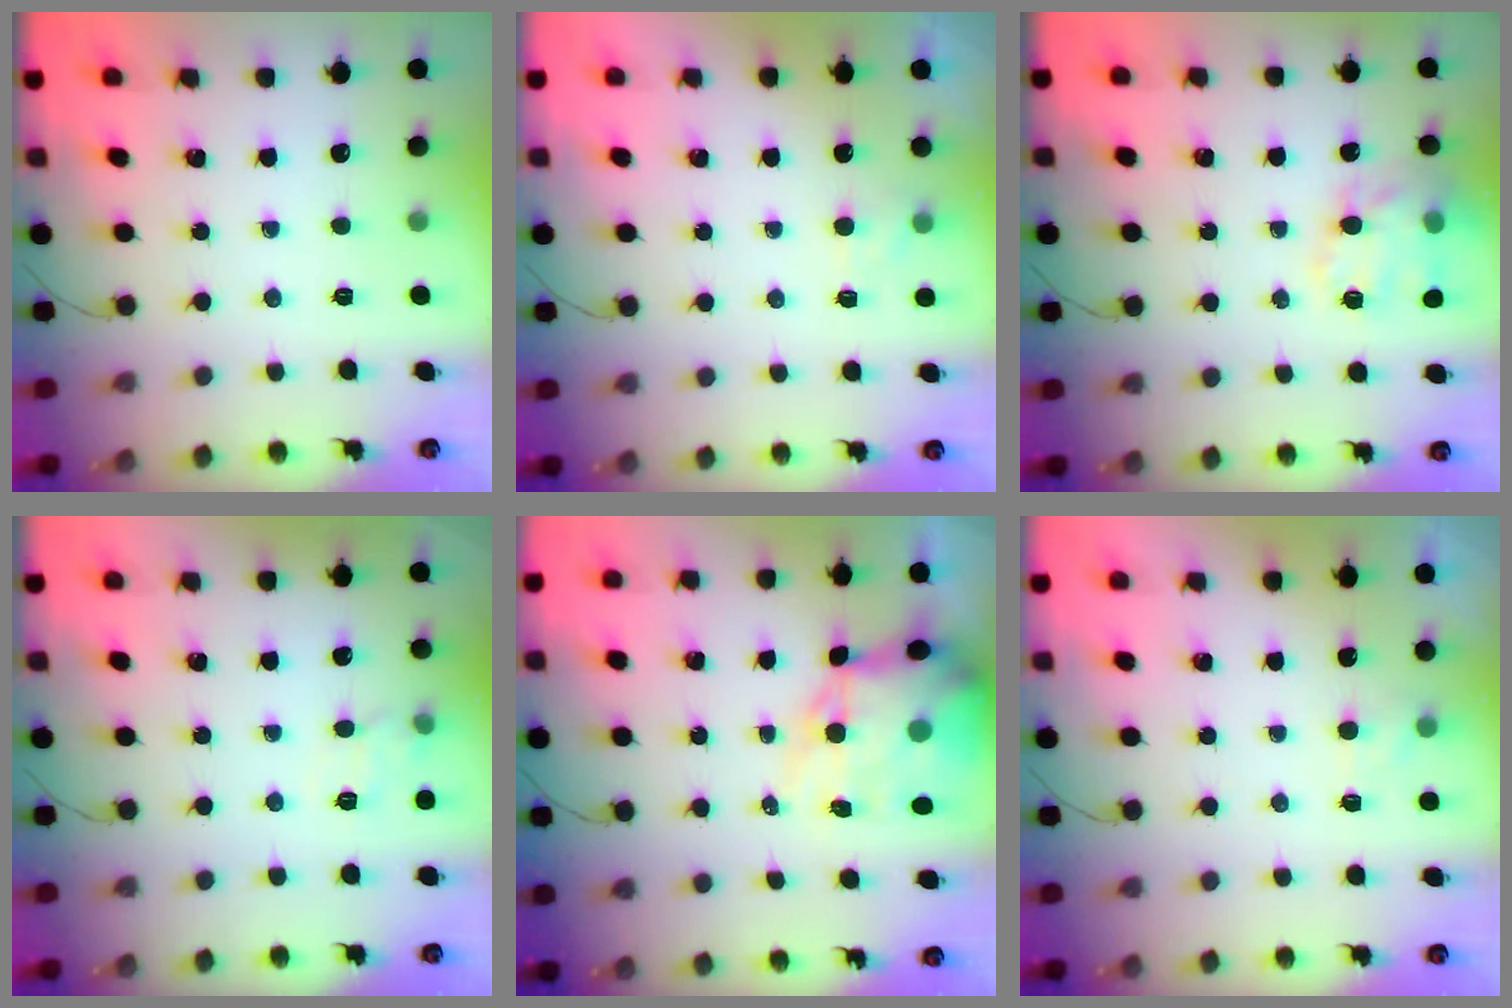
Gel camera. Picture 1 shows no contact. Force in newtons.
{"total": 2.0, "press": 1.6, "slide": 1.2}
{"total": 17.5, "press": 17.3, "slide": 2.7}
{"total": 9.1, "press": 8.9, "slide": 1.5}
{"total": 15.3, "press": 14.8, "slide": 3.8}
{"total": 2.0, "press": 1.6, "slide": 1.2}